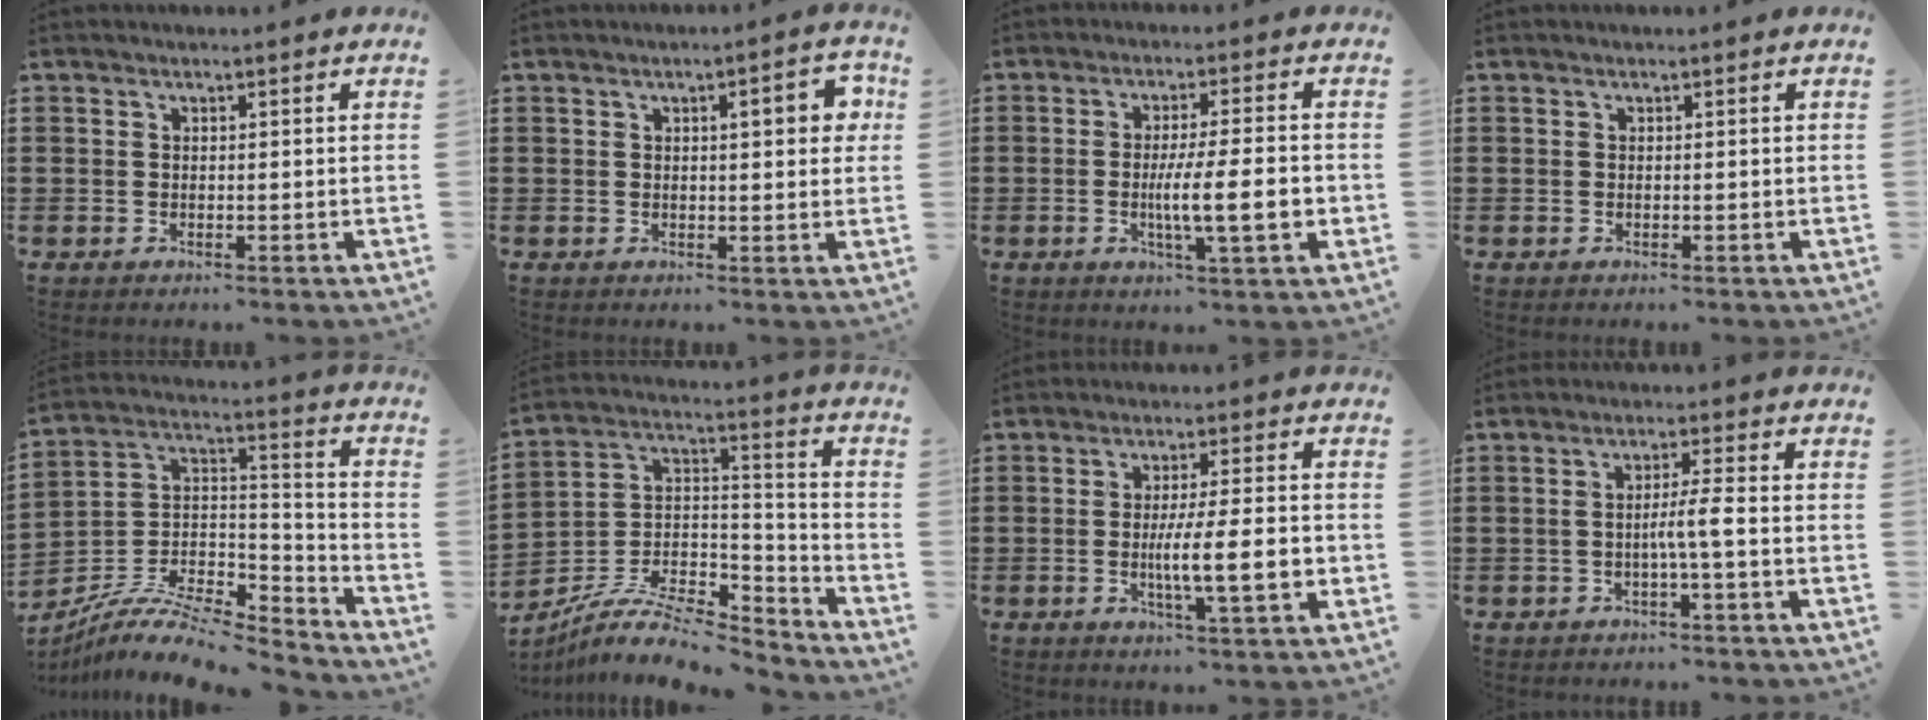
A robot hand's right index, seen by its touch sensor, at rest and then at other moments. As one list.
[{"total": 4.9, "force": [1.3, 1.4, 4.5], "torque": [-0.063, 0.000, 0.013]}, {"total": 9.8, "force": [-1.7, 1.5, 9.5], "torque": [-0.156, -0.009, -0.030]}, {"total": 0.0}, {"total": 9.8, "force": [-7.9, 3.2, 4.7], "torque": [-0.098, 0.011, -0.159]}, {"total": 10.0, "force": [-8.0, 3.6, 4.8], "torque": [-0.096, 0.015, -0.158]}, {"total": 9.3, "force": [-1.7, 1.4, 9.1], "torque": [-0.149, -0.010, -0.030]}, {"total": 3.7, "force": [-0.9, -0.3, 3.6], "torque": [-0.066, -0.005, -0.021]}]